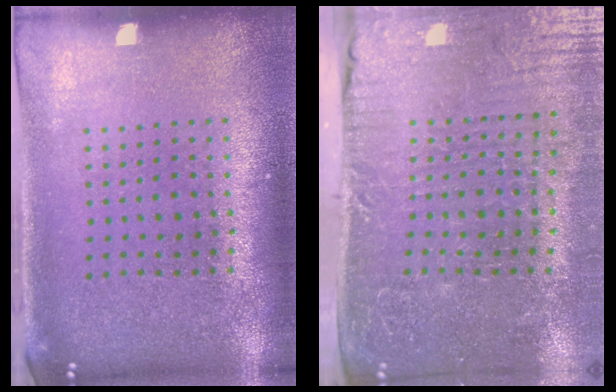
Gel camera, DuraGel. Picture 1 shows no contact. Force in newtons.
{"total": 4.6, "press": 4.4, "slide": 1.3}